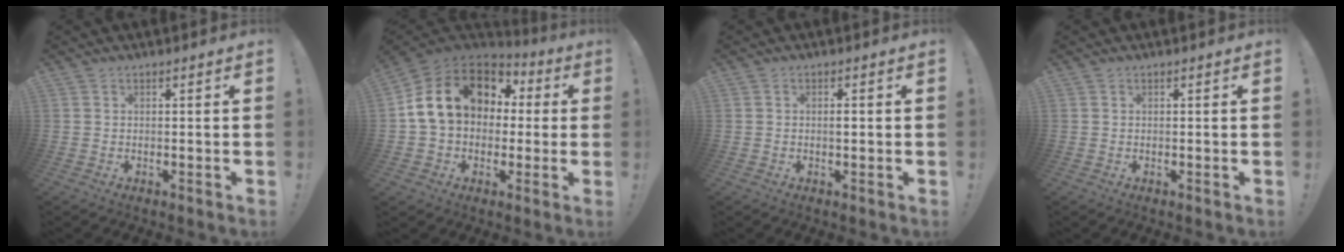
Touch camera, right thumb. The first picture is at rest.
{"total": 18.5, "force": [4.7, 13.3, 12.0], "torque": [-0.204, 0.000, 0.094]}
{"total": 1.0, "force": [-0.2, 0.2, 1.0], "torque": [-0.015, 0.000, -0.006]}
{"total": 0.0}